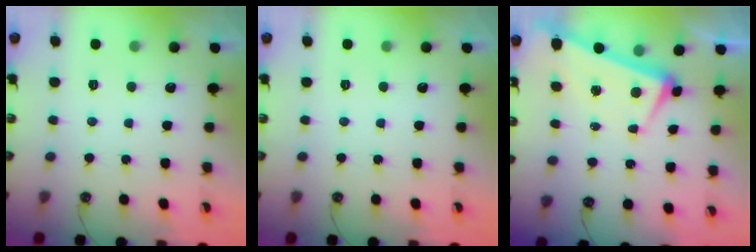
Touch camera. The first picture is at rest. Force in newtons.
{"total": 0.0}
{"total": 1.4, "press": 1.1, "slide": 0.8}